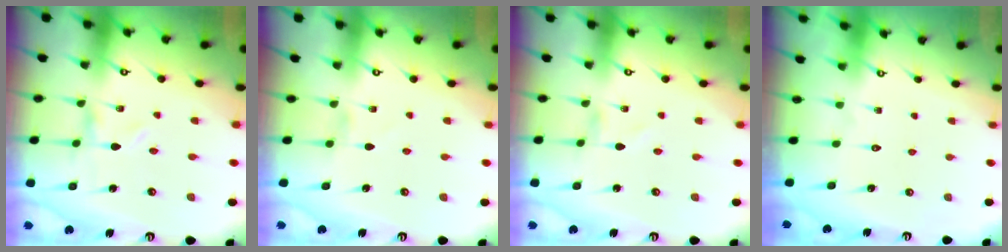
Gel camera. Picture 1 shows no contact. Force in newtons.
{"total": 1.0, "press": 1.0, "slide": 0.3}
{"total": 1.4, "press": 1.4, "slide": 0.1}
{"total": 1.6, "press": 1.6, "slide": 0.1}